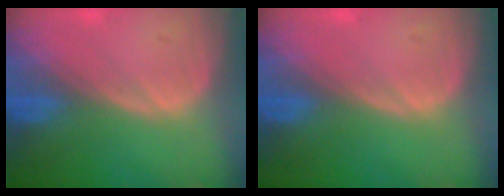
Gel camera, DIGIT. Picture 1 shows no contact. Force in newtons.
{"total": 0.0}